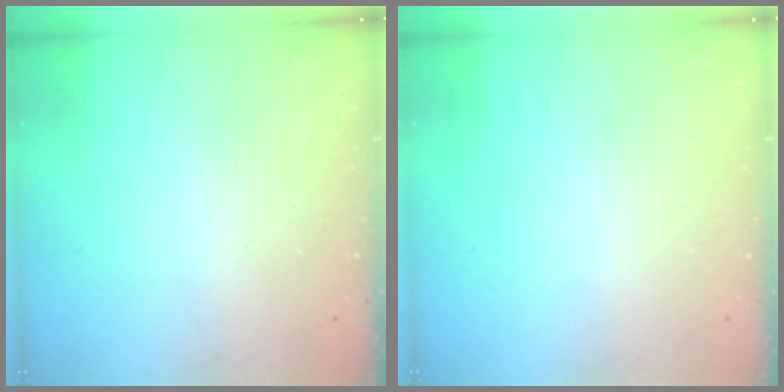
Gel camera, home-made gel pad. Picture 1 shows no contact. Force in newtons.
{"total": 0.0}